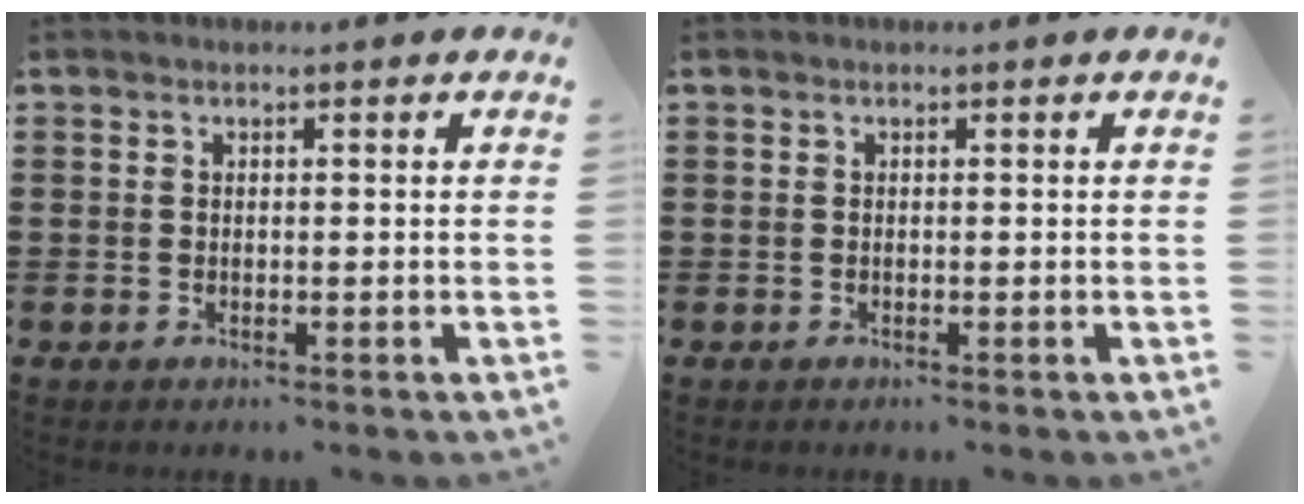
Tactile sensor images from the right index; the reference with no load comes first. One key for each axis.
{"total": 0.0}